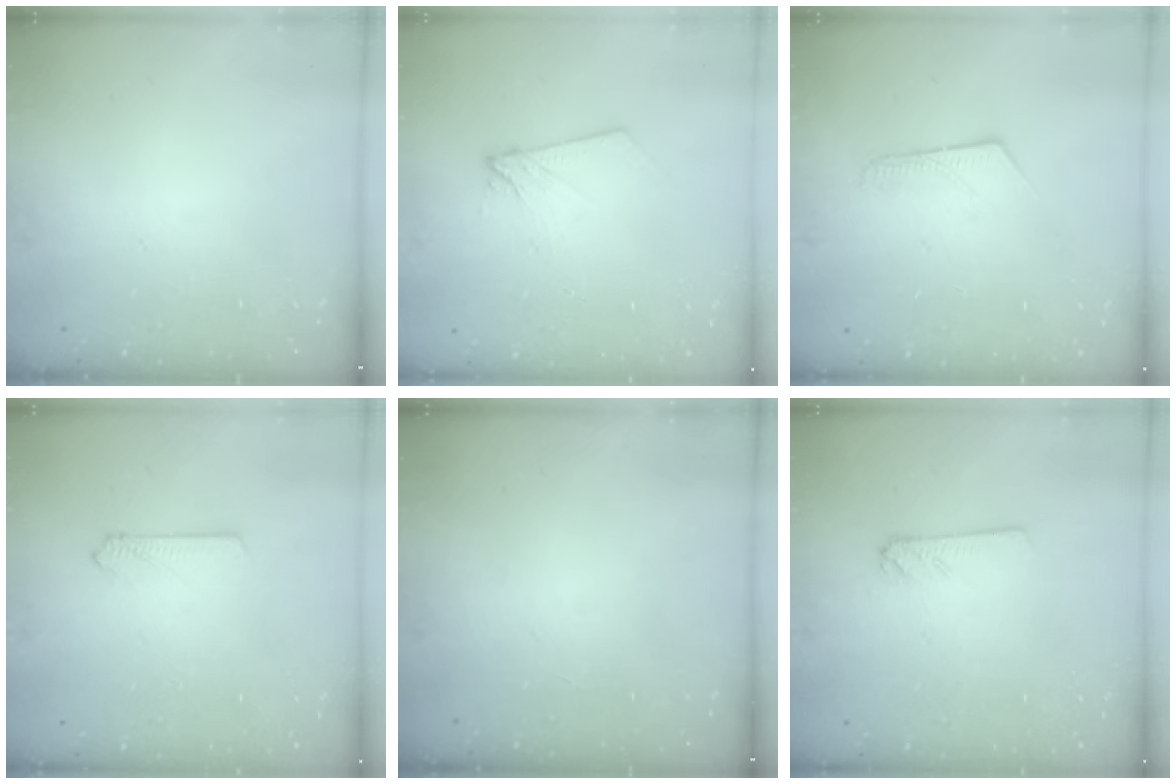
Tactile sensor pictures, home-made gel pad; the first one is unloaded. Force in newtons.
{"total": 4.6, "press": 4.6, "slide": 0.5}
{"total": 6.6, "press": 6.5, "slide": 0.5}
{"total": 2.6, "press": 2.6, "slide": 0.3}
{"total": 0.0}
{"total": 2.4, "press": 2.4, "slide": 0.3}